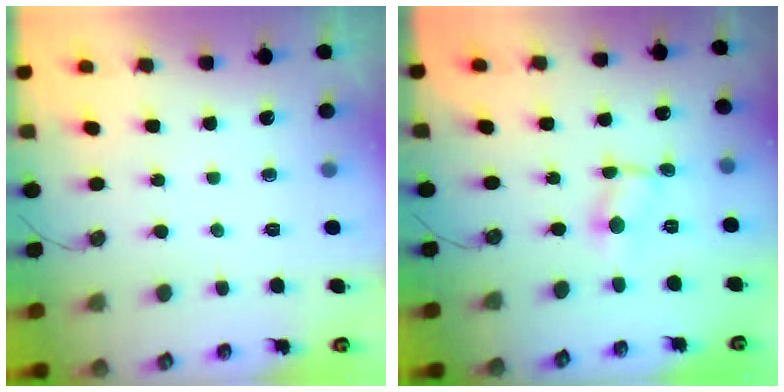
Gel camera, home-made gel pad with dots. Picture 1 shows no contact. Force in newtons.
{"total": 1.5, "press": 1.5, "slide": 0.1}